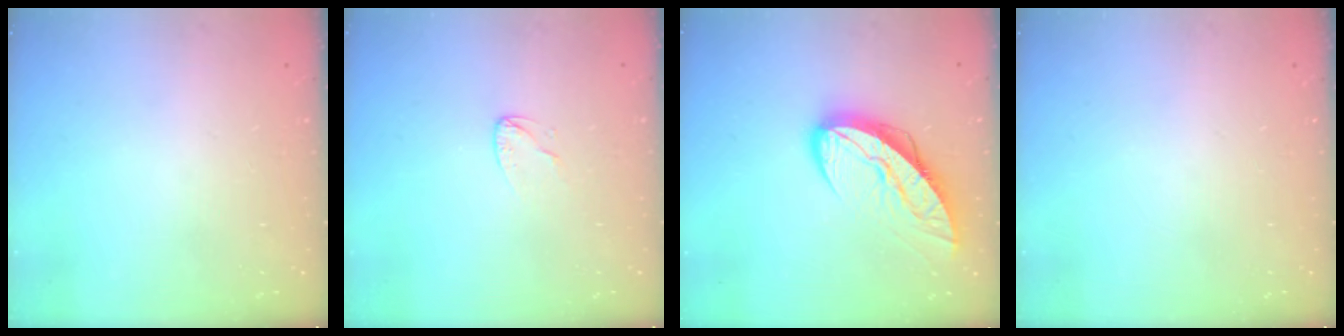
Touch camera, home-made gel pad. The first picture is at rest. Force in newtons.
{"total": 3.7, "press": 3.7, "slide": 0.5}
{"total": 11.4, "press": 11.4, "slide": 0.7}
{"total": 0.0}